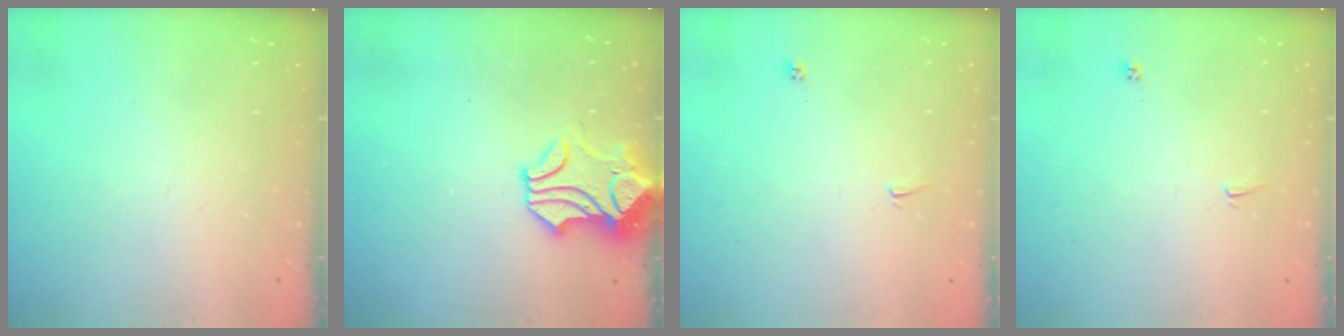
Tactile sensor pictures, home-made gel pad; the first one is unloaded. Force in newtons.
{"total": 1.4, "press": 0.6, "slide": 1.3}
{"total": 1.5, "press": 1.4, "slide": 0.3}
{"total": 1.5, "press": 1.4, "slide": 0.3}